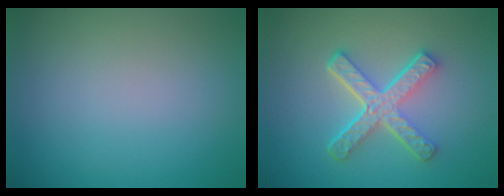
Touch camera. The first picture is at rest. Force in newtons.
{"total": 5.2, "press": 3.7, "slide": 3.6}